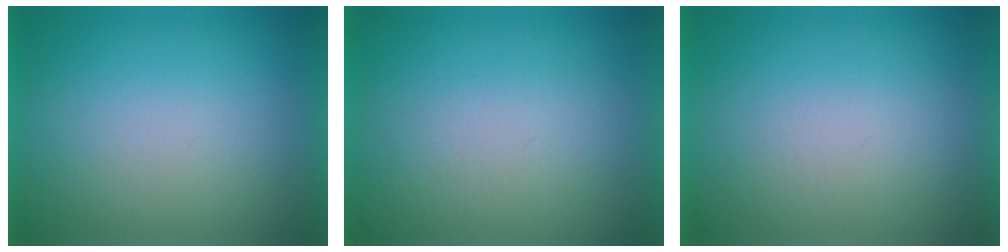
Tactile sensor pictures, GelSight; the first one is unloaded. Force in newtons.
{"total": 2.2}
{"total": 1.4}